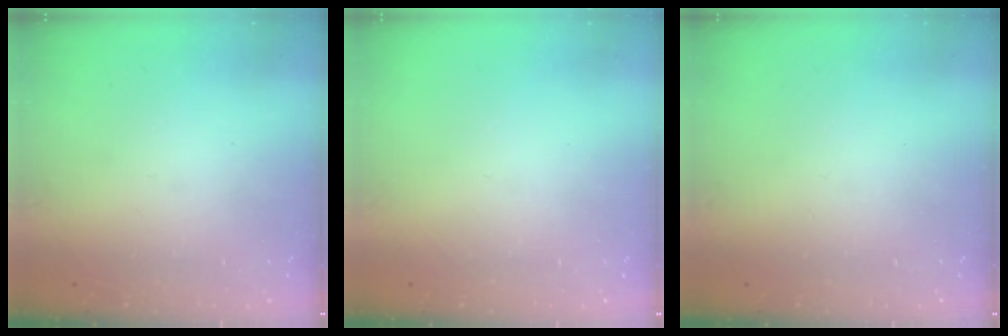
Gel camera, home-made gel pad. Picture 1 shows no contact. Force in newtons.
{"total": 0.0}
{"total": 0.0}